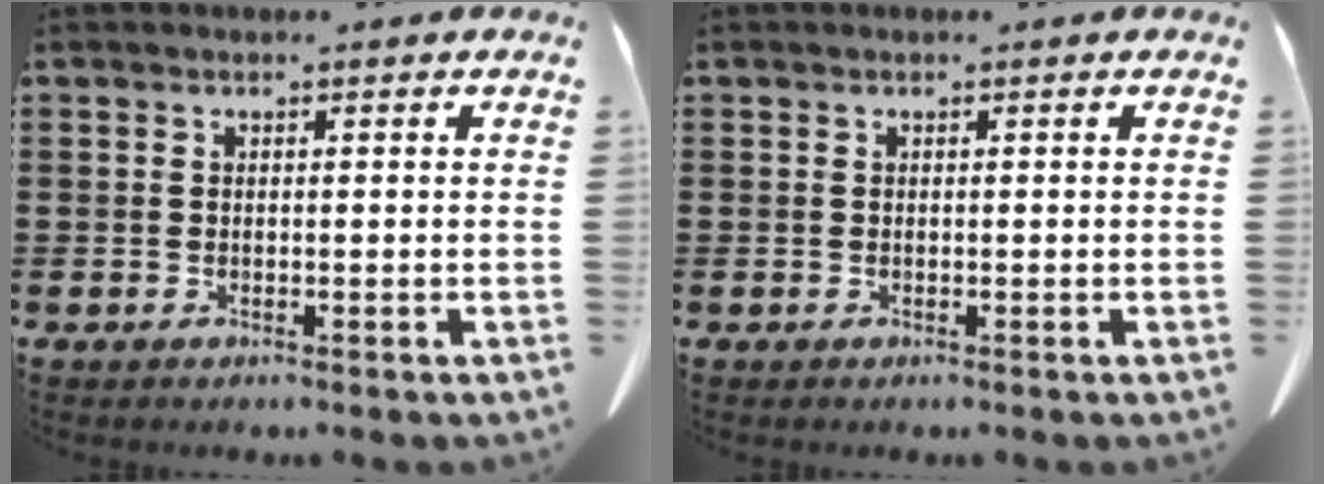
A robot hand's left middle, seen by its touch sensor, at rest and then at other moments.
{"total": 0.0}